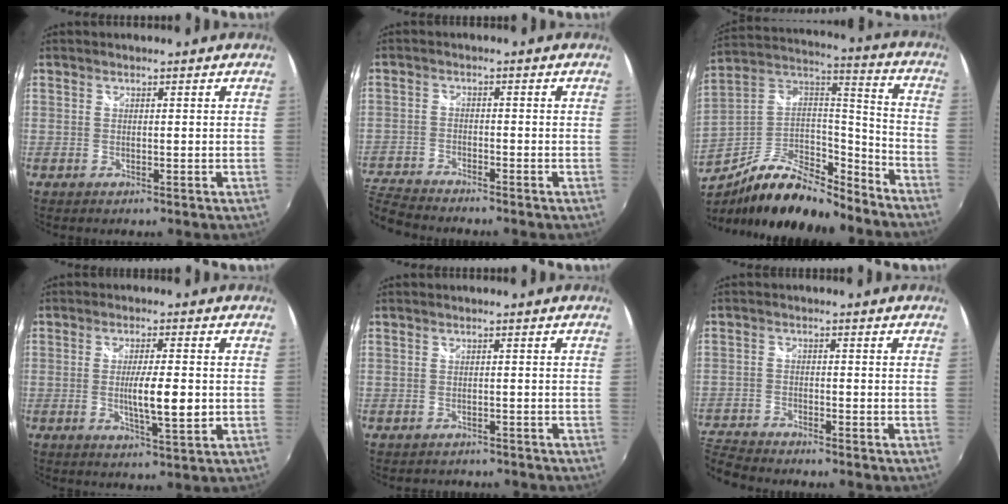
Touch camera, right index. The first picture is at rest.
{"total": 8.6, "force": [-8.0, 1.4, 2.7], "torque": [-0.086, -0.020, -0.155]}
{"total": 21.0, "force": [-15.3, 7.8, 12.0], "torque": [-0.230, 0.014, -0.251]}
{"total": 6.7, "force": [-0.7, 0.9, 6.6], "torque": [-0.113, -0.008, -0.007]}
{"total": 3.5, "force": [-3.2, 1.1, 0.8], "torque": [-0.022, -0.014, -0.042]}
{"total": 8.0, "force": [-7.6, 1.3, 2.1], "torque": [-0.074, -0.019, -0.146]}